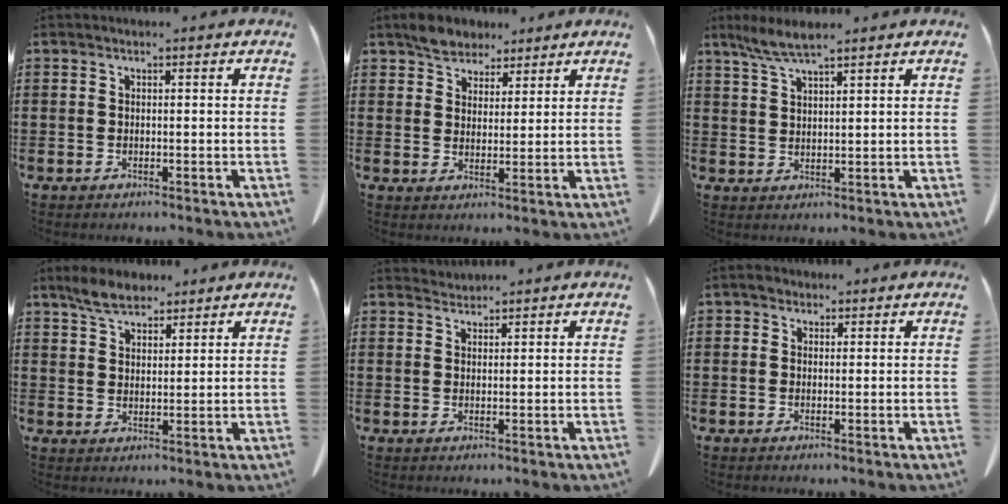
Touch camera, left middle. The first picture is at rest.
{"total": 4.5, "force": [3.7, 2.5, 0.6], "torque": [-0.028, 0.006, 0.072]}
{"total": 4.6, "force": [3.4, 0.5, 3.0], "torque": [-0.067, -0.002, 0.063]}
{"total": 5.0, "force": [4.1, 2.2, 2.0], "torque": [-0.052, 0.001, 0.077]}
{"total": 1.4, "force": [1.4, 0.2, -0.2], "torque": [0.000, 0.001, 0.028]}
{"total": 1.3, "force": [0.9, 1.0, 0.3], "torque": [-0.010, 0.005, 0.017]}